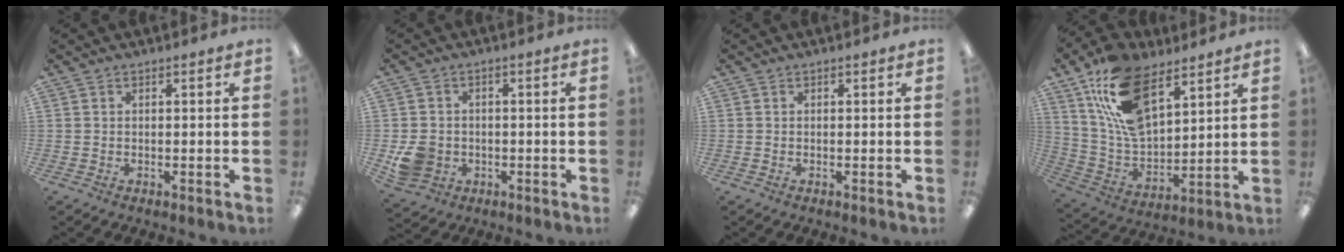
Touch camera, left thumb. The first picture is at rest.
{"total": 6.1, "force": [-1.5, 5.4, 2.4], "torque": [-0.038, 0.009, -0.025]}
{"total": 0.0}
{"total": 18.9, "force": [10.6, 10.0, 12.1], "torque": [-0.256, -0.039, 0.195]}